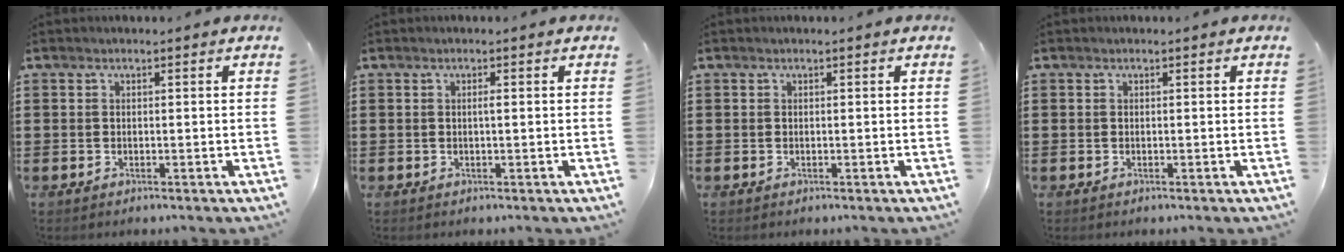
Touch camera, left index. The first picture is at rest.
{"total": 0.7, "force": [0.0, 0.0, 0.7], "torque": [-0.014, -0.003, 0.000]}
{"total": 0.0}
{"total": 0.0}